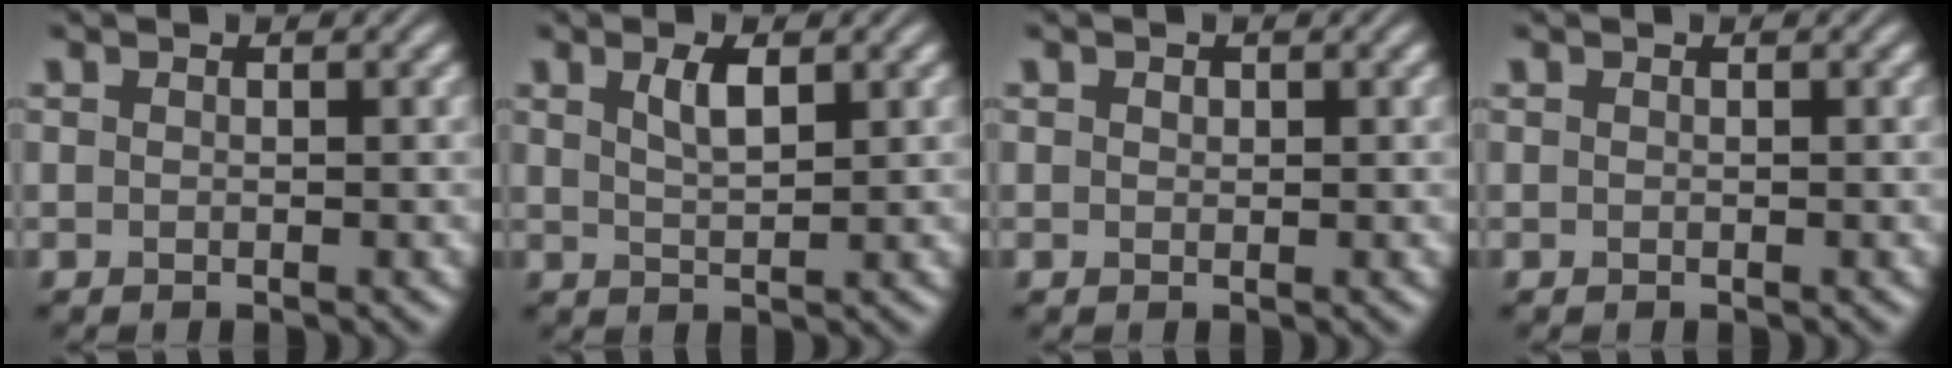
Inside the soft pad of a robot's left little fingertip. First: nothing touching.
{"total": 2.4, "force": [1.2, 0.7, 1.9], "torque": [-0.037, 0.001, 0.024]}
{"total": 0.5, "force": [0.2, 0.4, 0.3], "torque": [-0.005, 0.000, 0.003]}
{"total": 0.0}